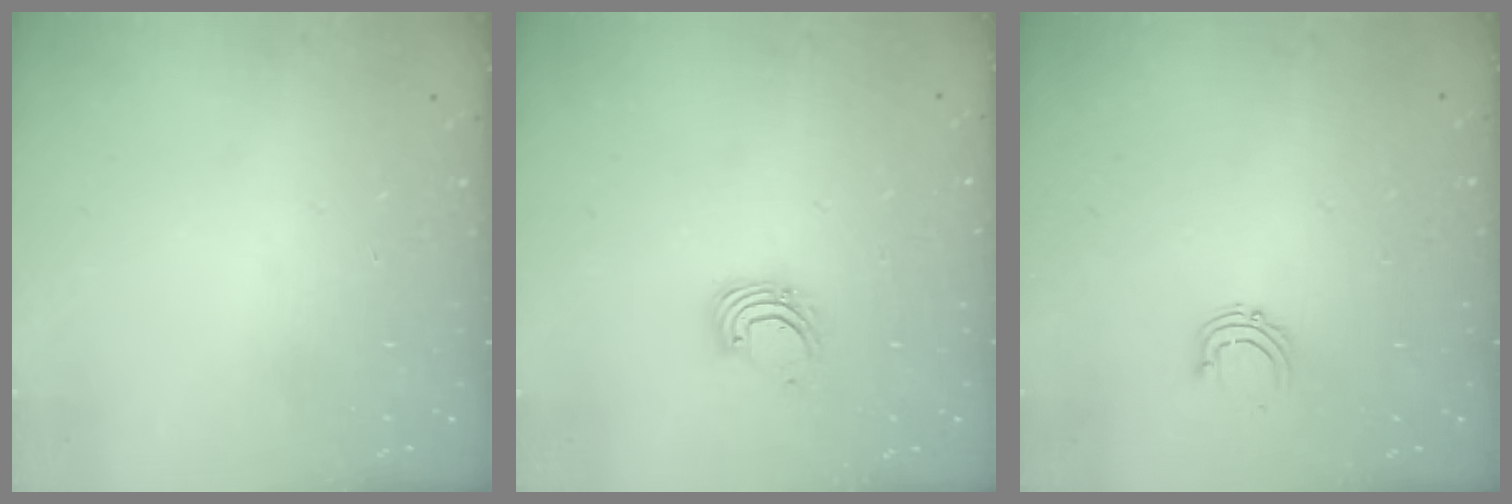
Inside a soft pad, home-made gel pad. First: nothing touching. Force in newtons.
{"total": 3.1, "press": 3.1, "slide": 0.2}
{"total": 4.1, "press": 4.0, "slide": 0.4}